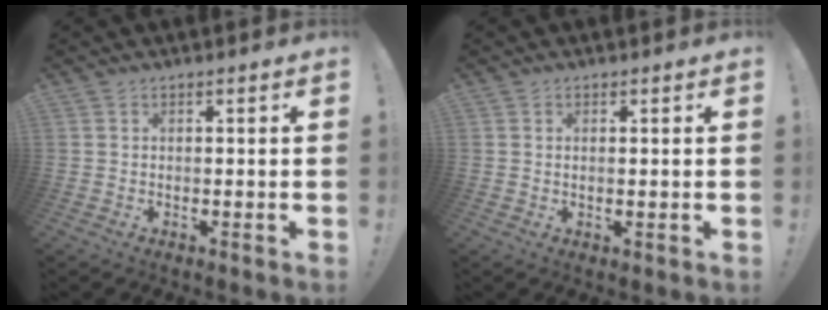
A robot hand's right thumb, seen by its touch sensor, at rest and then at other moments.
{"total": 0.7, "force": [0.4, 0.2, 0.6], "torque": [0.001, -0.005, 0.006]}